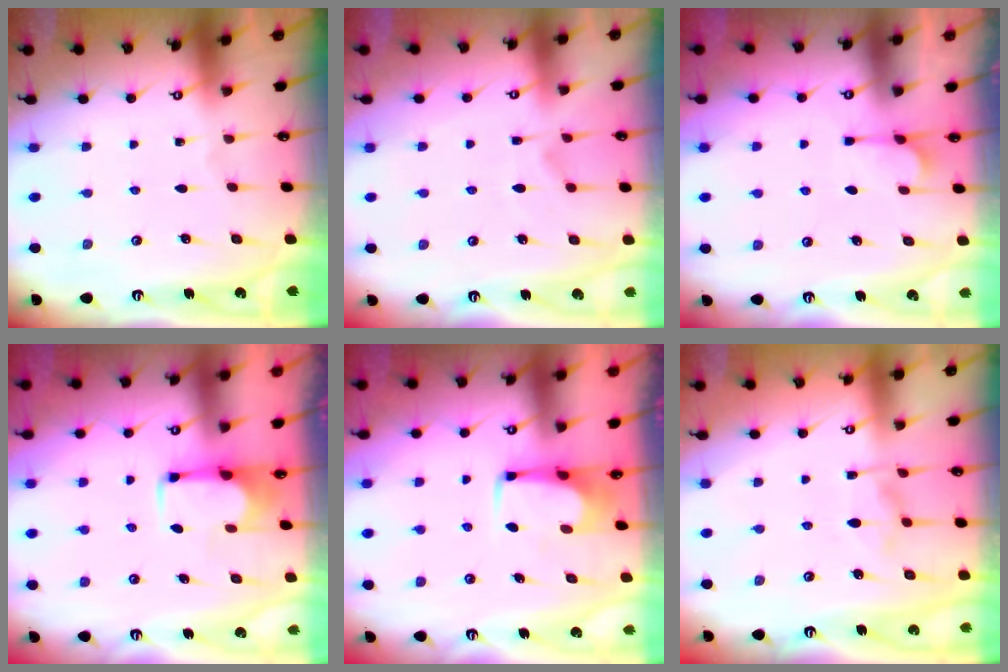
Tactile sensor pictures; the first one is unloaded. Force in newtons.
{"total": 1.4, "press": 0.5, "slide": 1.3}
{"total": 2.5, "press": 2.1, "slide": 1.2}
{"total": 1.9, "press": 1.8, "slide": 0.7}
{"total": 4.0, "press": 4.0, "slide": 0.4}
{"total": 6.7, "press": 6.6, "slide": 1.1}